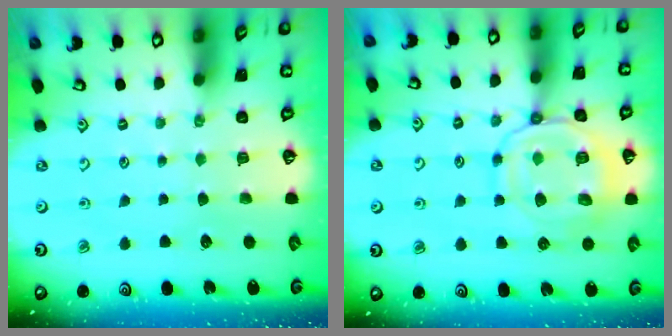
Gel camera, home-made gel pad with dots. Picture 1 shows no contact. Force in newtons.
{"total": 13.4, "press": 13.3, "slide": 1.4}